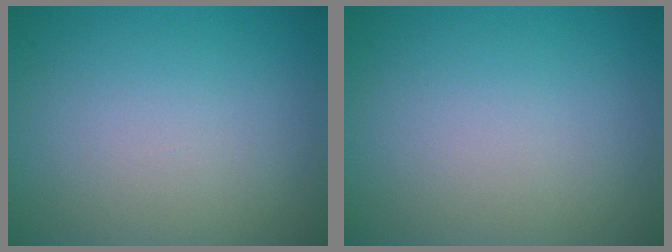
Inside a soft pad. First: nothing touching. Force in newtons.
{"total": 0.0}